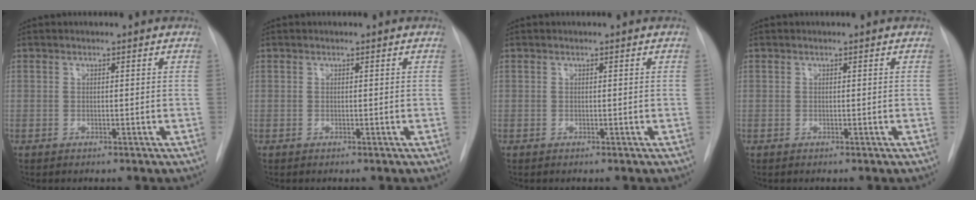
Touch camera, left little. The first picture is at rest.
{"total": 0.0}
{"total": 0.0}
{"total": 0.0}